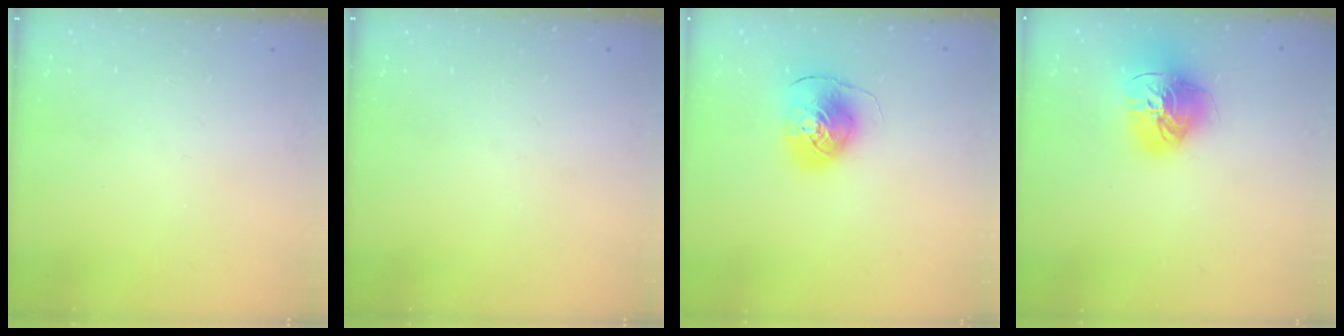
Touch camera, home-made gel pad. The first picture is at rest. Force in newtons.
{"total": 0.0}
{"total": 9.7, "press": 9.6, "slide": 1.3}
{"total": 17.7, "press": 17.6, "slide": 1.8}